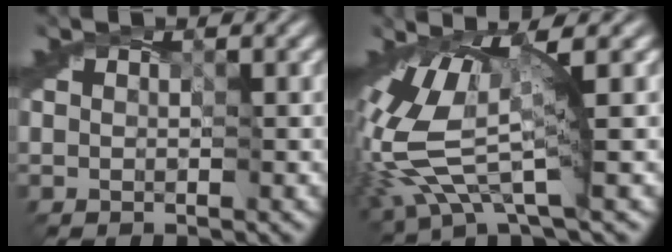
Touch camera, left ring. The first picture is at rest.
{"total": 8.3, "force": [1.1, 2.6, 7.9], "torque": [-0.188, -0.002, 0.018]}